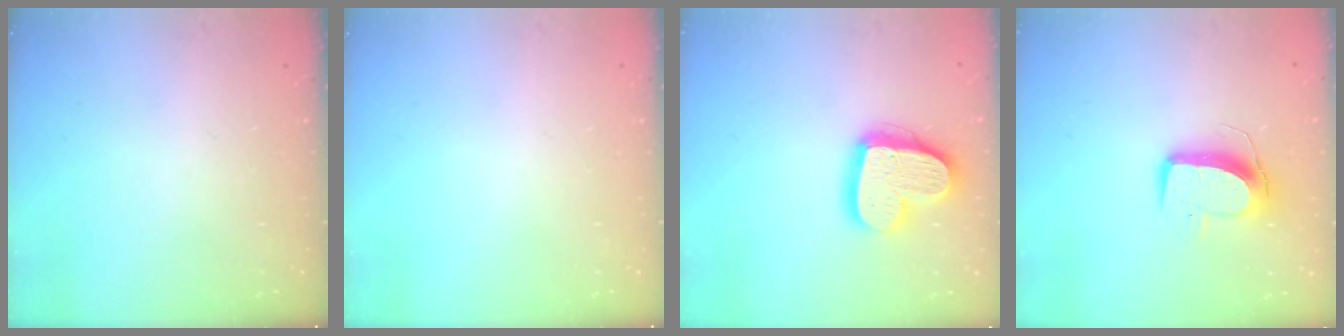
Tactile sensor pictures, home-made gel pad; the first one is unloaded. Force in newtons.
{"total": 0.0}
{"total": 18.3, "press": 18.3, "slide": 1.6}
{"total": 10.1, "press": 10.1, "slide": 0.6}